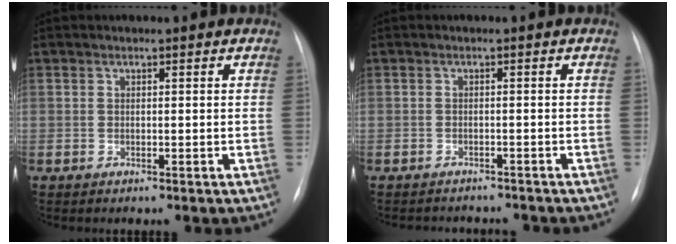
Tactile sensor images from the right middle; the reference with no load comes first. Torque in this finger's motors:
{"motor_torque": [-0.04, -0.06, 0.01, 0.00]}